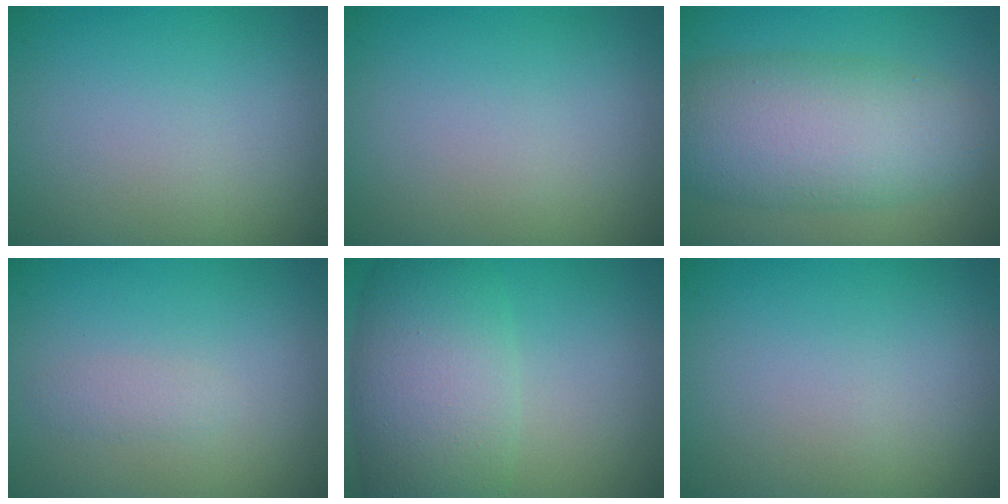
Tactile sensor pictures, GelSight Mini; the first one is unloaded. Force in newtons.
{"total": 0.0}
{"total": 7.7, "press": 7.7, "slide": 0.2}
{"total": 0.8, "press": 0.8, "slide": 0.0}
{"total": 8.1, "press": 8.1, "slide": 0.5}
{"total": 0.0}